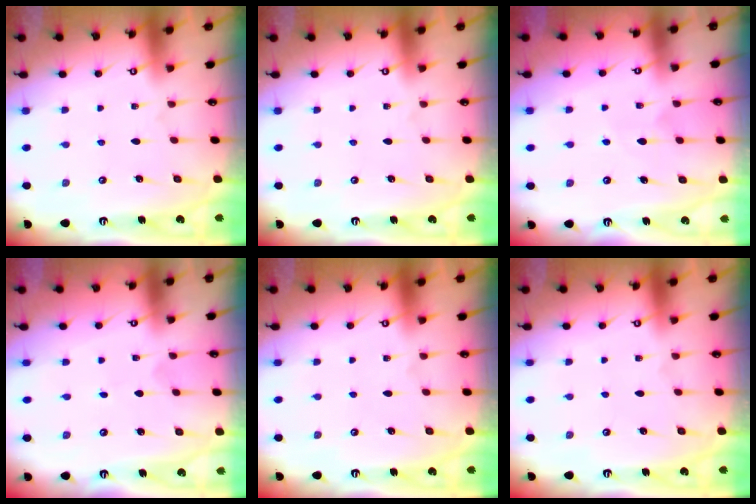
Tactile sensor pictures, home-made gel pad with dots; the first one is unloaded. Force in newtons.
{"total": 0.0}
{"total": 5.3, "press": 5.3, "slide": 0.7}
{"total": 0.0}
{"total": 0.0}
{"total": 0.0}